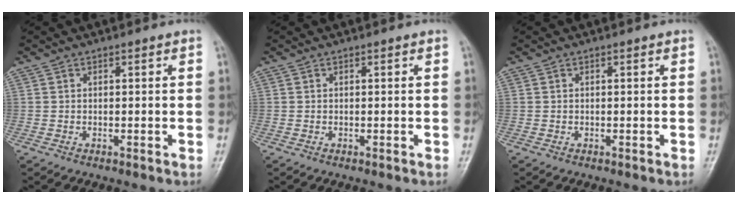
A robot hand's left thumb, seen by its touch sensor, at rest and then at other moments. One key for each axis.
{"total": 0.0}
{"total": 0.0}